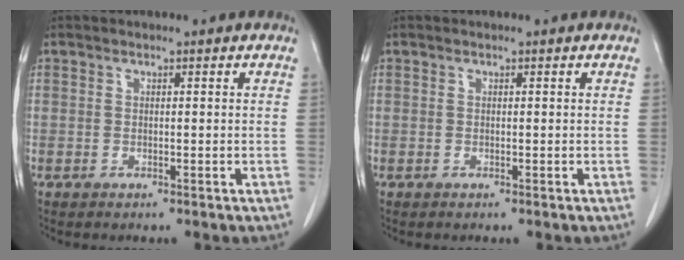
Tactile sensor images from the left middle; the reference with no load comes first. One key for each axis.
{"total": 0.0}